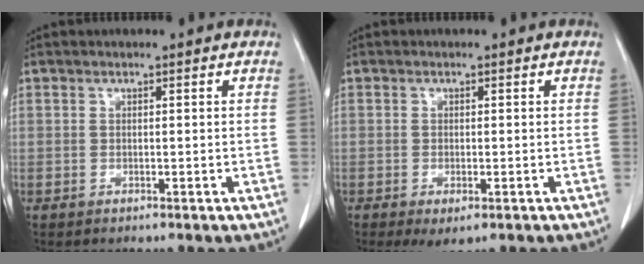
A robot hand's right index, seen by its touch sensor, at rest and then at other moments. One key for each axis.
{"total": 3.1, "fx": -1.7, "fy": 1.1, "fz": 2.4, "tx": -0.037, "ty": -0.006, "tz": -0.019}